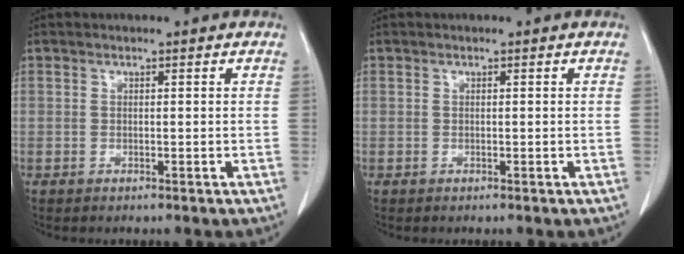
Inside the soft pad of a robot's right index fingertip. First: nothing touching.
{"total": 0.0}